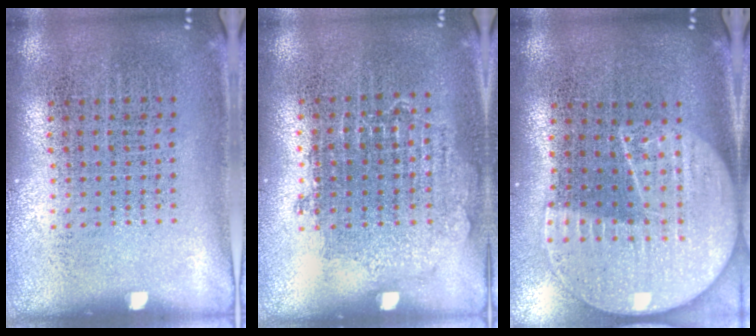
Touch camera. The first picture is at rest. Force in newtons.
{"total": 0.8, "press": 0.7, "slide": 0.3}
{"total": 2.3, "press": 2.0, "slide": 1.1}